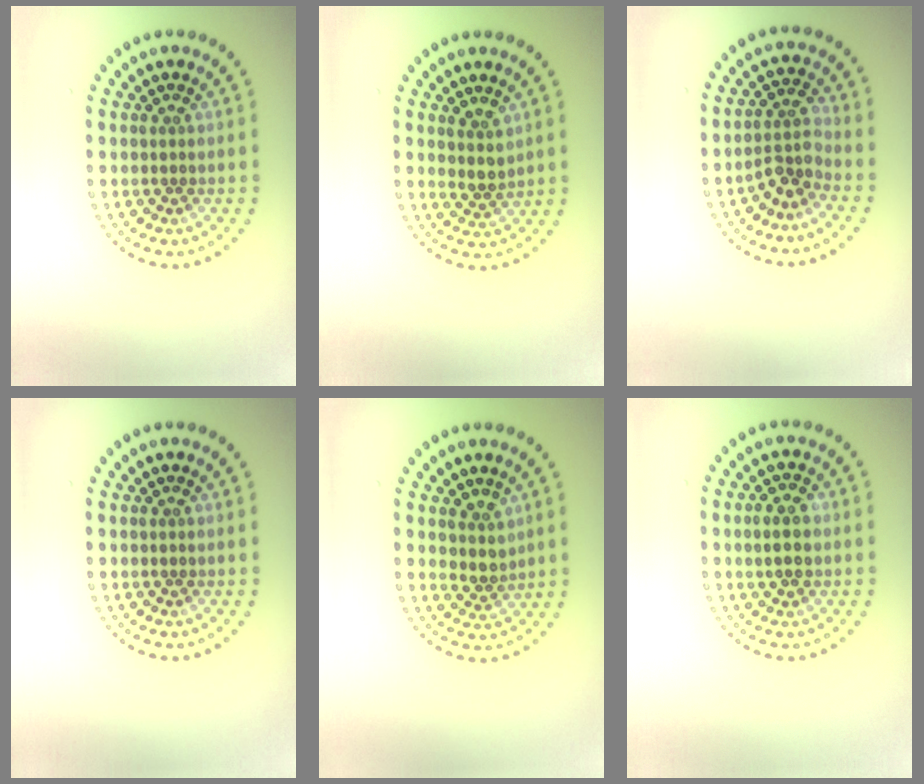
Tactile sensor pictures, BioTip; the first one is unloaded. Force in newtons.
{"total": 2.0, "press": 1.6, "slide": 1.2}
{"total": 2.7, "press": 2.0, "slide": 1.8}
{"total": 0.0}
{"total": 2.2, "press": 1.6, "slide": 1.5}
{"total": 2.2, "press": 2.1, "slide": 0.1}